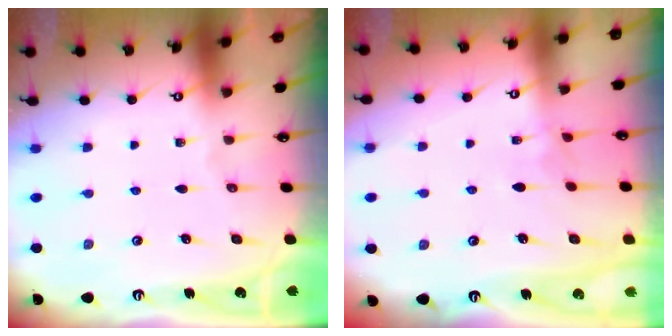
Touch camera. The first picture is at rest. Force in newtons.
{"total": 2.5, "press": 2.5, "slide": 0.4}